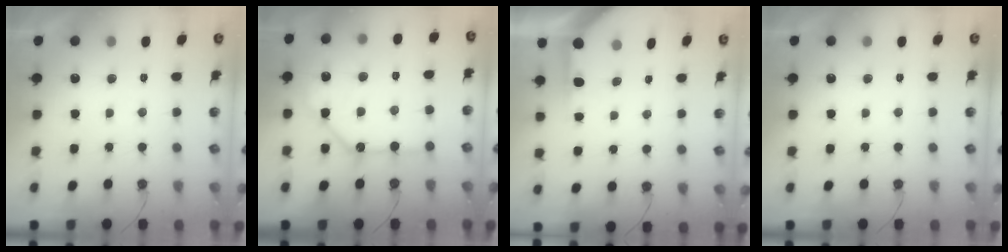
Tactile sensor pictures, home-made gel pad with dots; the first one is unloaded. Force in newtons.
{"total": 13.1, "press": 13.1, "slide": 1.5}
{"total": 3.9, "press": 3.9, "slide": 0.4}
{"total": 0.0}